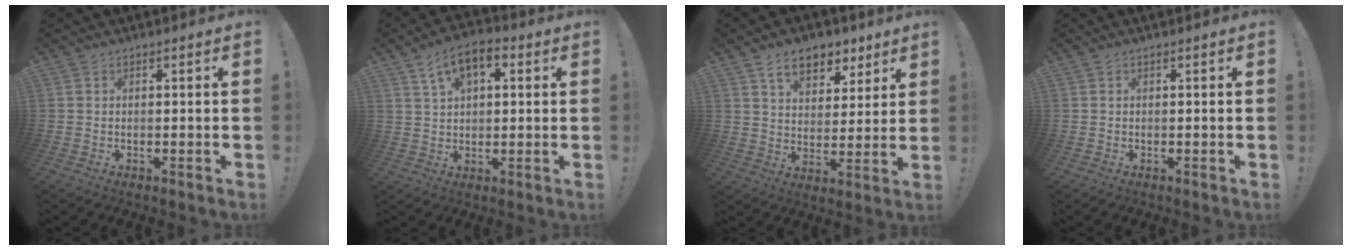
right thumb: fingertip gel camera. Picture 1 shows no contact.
{"total": 9.0, "force": [4.0, 5.0, 6.4], "torque": [-0.095, -0.006, 0.073]}
{"total": 10.4, "force": [6.5, 6.4, 4.9], "torque": [-0.069, -0.032, 0.121]}
{"total": 0.0}